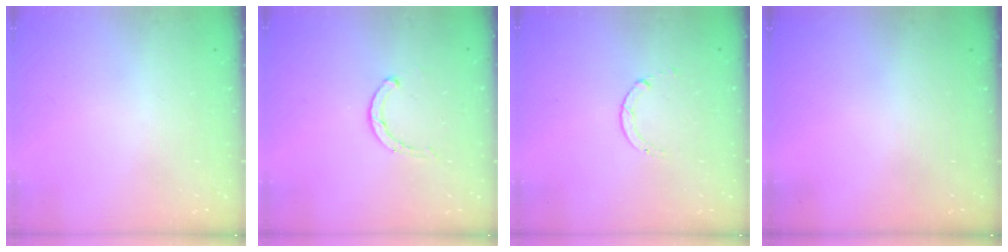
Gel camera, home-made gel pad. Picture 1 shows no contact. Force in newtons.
{"total": 2.3, "press": 2.3, "slide": 0.3}
{"total": 0.7, "press": 0.7, "slide": 0.1}
{"total": 0.0}